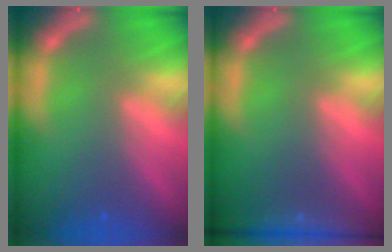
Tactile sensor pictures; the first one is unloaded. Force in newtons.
{"total": 7.4}